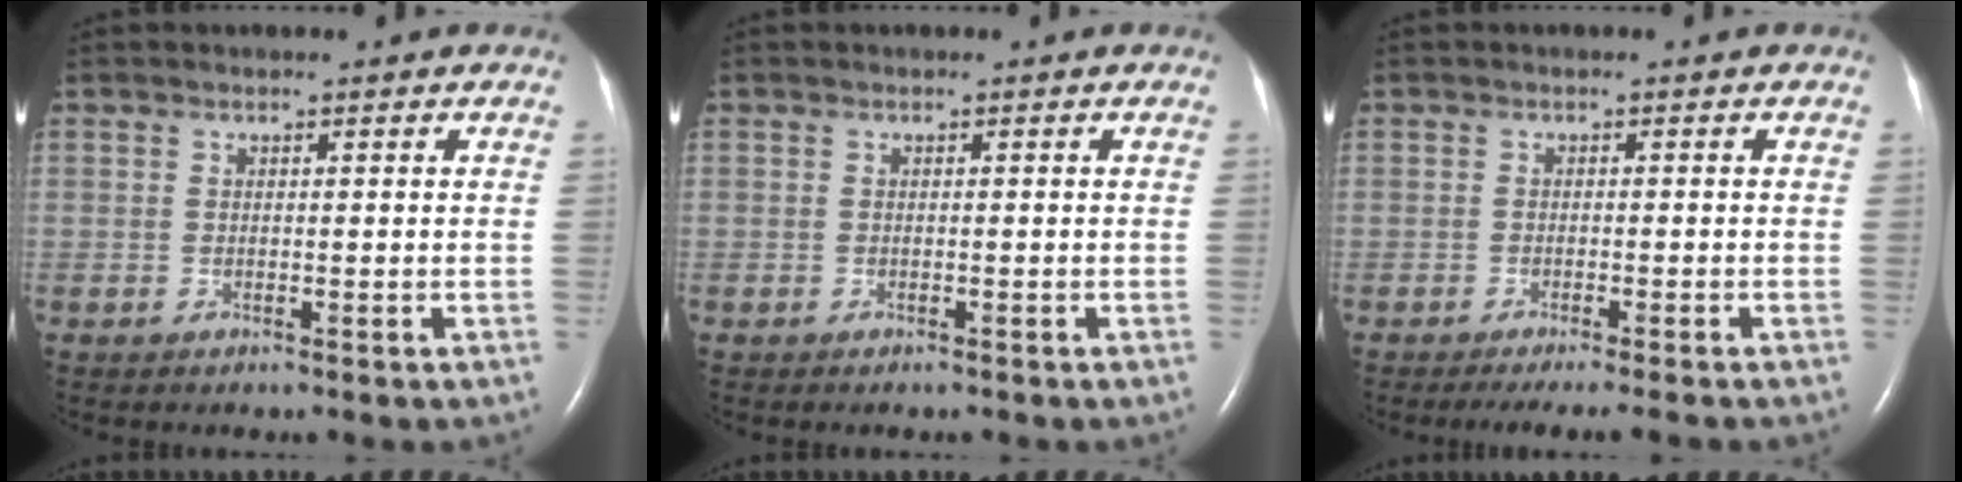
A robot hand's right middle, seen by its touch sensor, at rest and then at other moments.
{"total": 0.7, "force": [-0.6, 0.2, 0.2], "torque": [-0.009, -0.002, -0.008]}
{"total": 6.5, "force": [-5.7, -0.4, 3.1], "torque": [-0.027, -0.017, -0.081]}